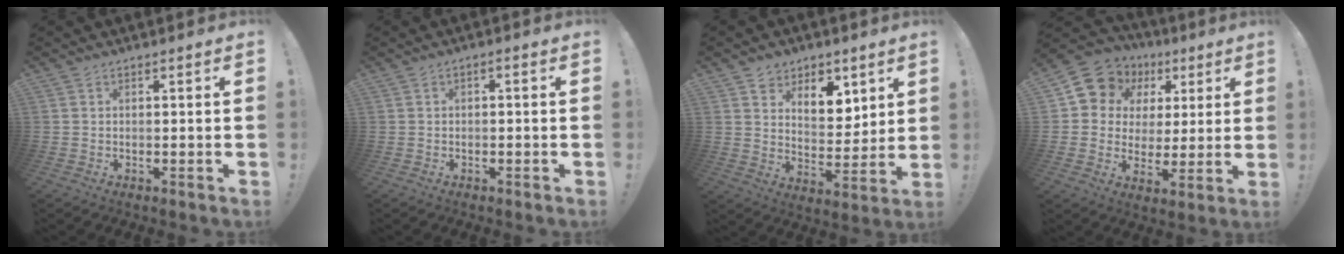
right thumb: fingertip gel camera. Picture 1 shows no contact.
{"total": 1.4, "force": [-1.1, 0.2, 0.7], "torque": [-0.016, 0.007, -0.020]}
{"total": 9.5, "force": [6.4, 6.3, 3.1], "torque": [-0.037, -0.048, 0.121]}
{"total": 11.7, "force": [5.6, 9.7, 3.4], "torque": [-0.050, -0.038, 0.114]}